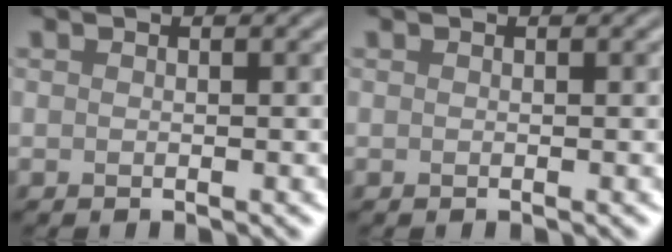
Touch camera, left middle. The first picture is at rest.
{"total": 0.0}